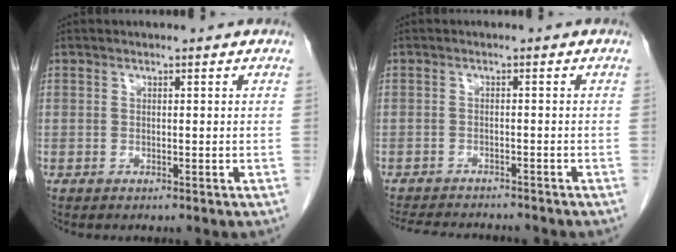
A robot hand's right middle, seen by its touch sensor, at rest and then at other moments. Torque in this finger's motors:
{"motor_torque": [0.09, -0.09, 0.00, 0.00]}